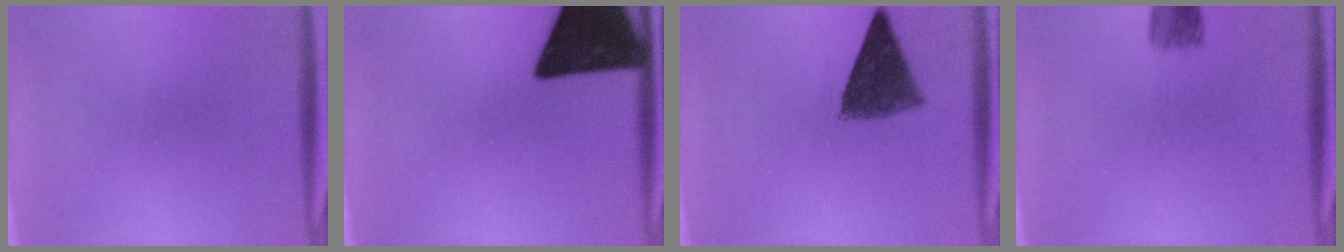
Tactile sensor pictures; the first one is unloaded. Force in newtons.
{"total": 19.5}
{"total": 7.5}
{"total": 3.1}